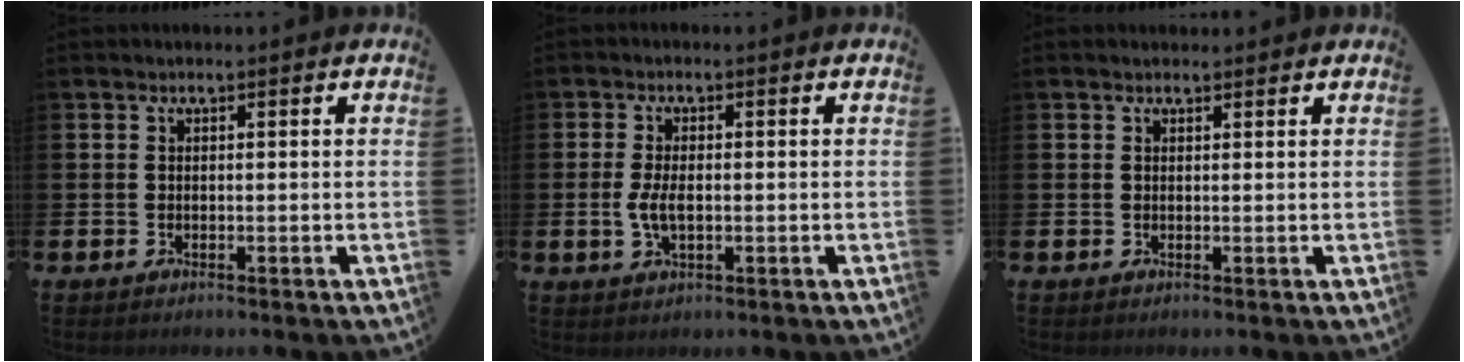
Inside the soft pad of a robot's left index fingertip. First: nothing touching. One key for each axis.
{"total": 3.4, "fx": -0.2, "fy": 1.6, "fz": 3.0, "tx": -0.064, "ty": 0.002, "tz": -0.008}
{"total": 0.7, "fx": 0.6, "fy": 0.3, "fz": 0.1, "tx": 0.006, "ty": 0.000, "tz": 0.009}